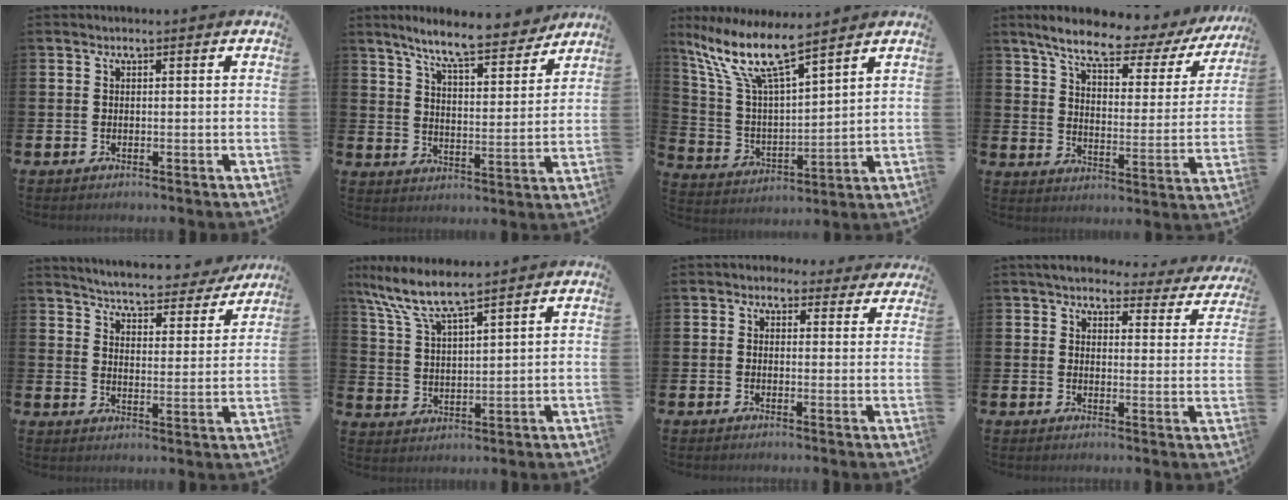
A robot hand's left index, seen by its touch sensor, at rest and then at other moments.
{"total": 9.1, "force": [8.3, 1.2, 3.7], "torque": [-0.085, -0.047, 0.144]}
{"total": 10.3, "force": [8.2, 1.7, 6.0], "torque": [-0.150, -0.040, 0.139]}
{"total": 8.5, "force": [7.1, 1.9, 4.4], "torque": [-0.111, -0.040, 0.115]}
{"total": 5.1, "force": [4.9, 0.5, 1.1], "torque": [-0.037, -0.039, 0.080]}
{"total": 7.3, "force": [6.4, 0.9, 3.5], "torque": [-0.094, -0.027, 0.111]}
{"total": 2.4, "force": [1.9, 1.4, 0.0], "torque": [-0.007, -0.004, 0.031]}
{"total": 4.6, "force": [4.2, 1.6, 1.0], "torque": [-0.028, -0.028, 0.071]}